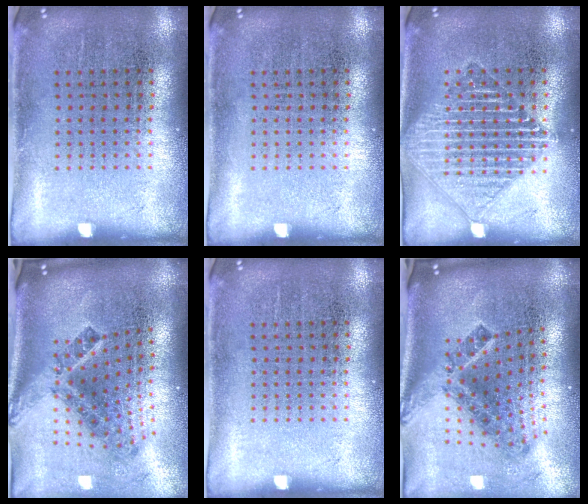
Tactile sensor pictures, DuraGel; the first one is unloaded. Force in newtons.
{"total": 0.0}
{"total": 1.8, "press": 1.8, "slide": 0.2}
{"total": 2.7, "press": 1.6, "slide": 2.1}
{"total": 0.0}
{"total": 2.2, "press": 1.4, "slide": 1.7}